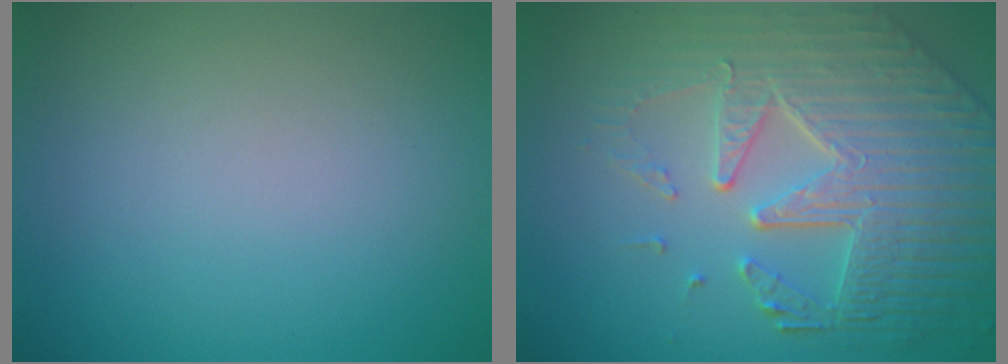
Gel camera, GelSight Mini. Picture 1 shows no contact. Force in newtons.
{"total": 8.2, "press": 5.9, "slide": 5.6}